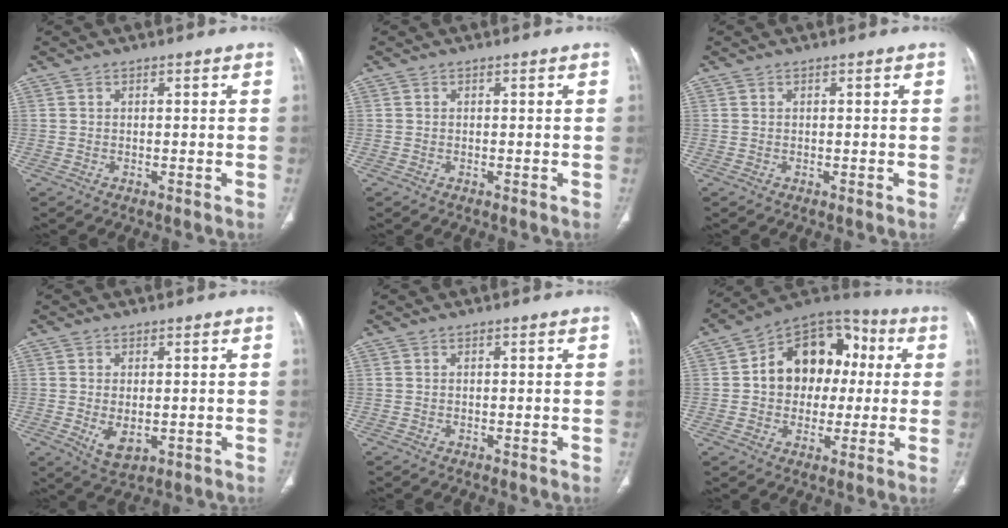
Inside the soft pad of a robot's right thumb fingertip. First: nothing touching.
{"total": 0.0}
{"total": 0.0}
{"total": 4.9, "force": [-0.8, 2.7, 4.0], "torque": [-0.068, -0.011, -0.001]}
{"total": 0.0}
{"total": 17.1, "force": [1.6, 12.9, 11.0], "torque": [-0.111, 0.032, 0.017]}